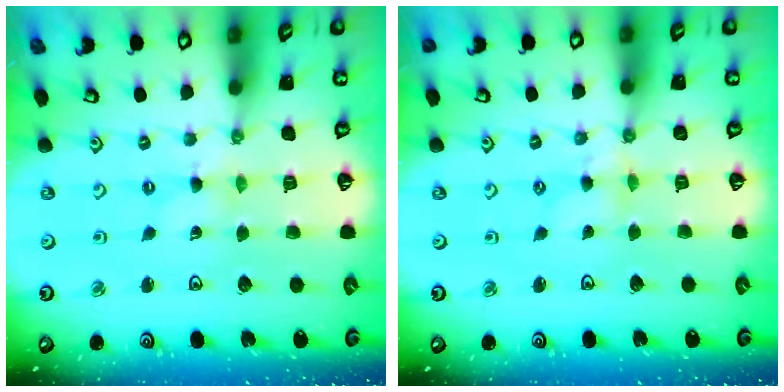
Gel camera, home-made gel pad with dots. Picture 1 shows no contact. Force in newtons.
{"total": 2.7, "press": 2.7, "slide": 0.3}